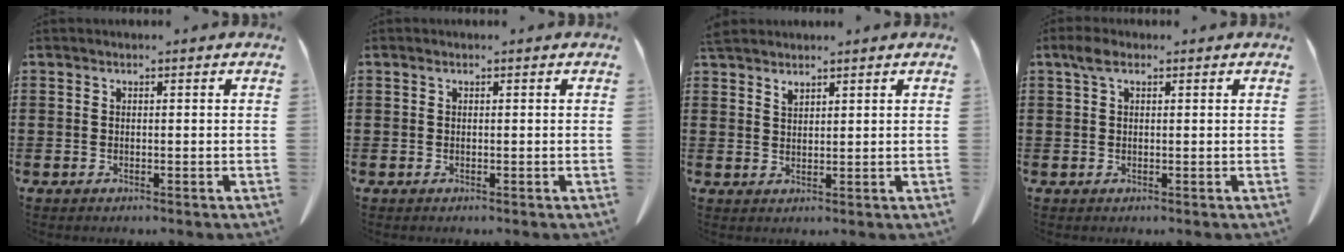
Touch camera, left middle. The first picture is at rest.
{"total": 0.0}
{"total": 1.8, "force": [1.7, 0.4, 0.4], "torque": [-0.013, 0.000, 0.034]}
{"total": 2.3, "force": [0.9, 1.1, 1.8], "torque": [-0.040, 0.007, 0.015]}